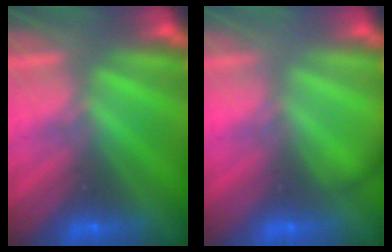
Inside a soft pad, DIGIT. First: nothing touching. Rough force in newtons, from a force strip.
{"total": 2.1}